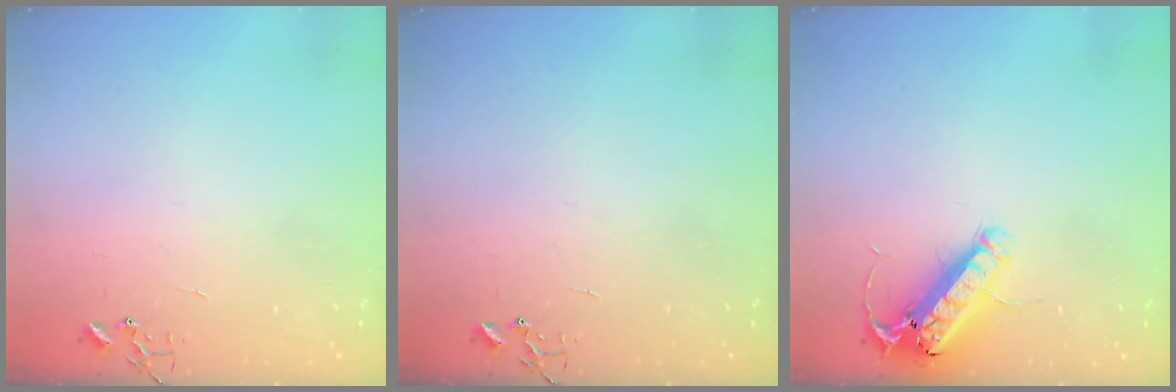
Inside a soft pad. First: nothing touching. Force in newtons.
{"total": 0.0}
{"total": 14.7, "press": 14.4, "slide": 2.7}